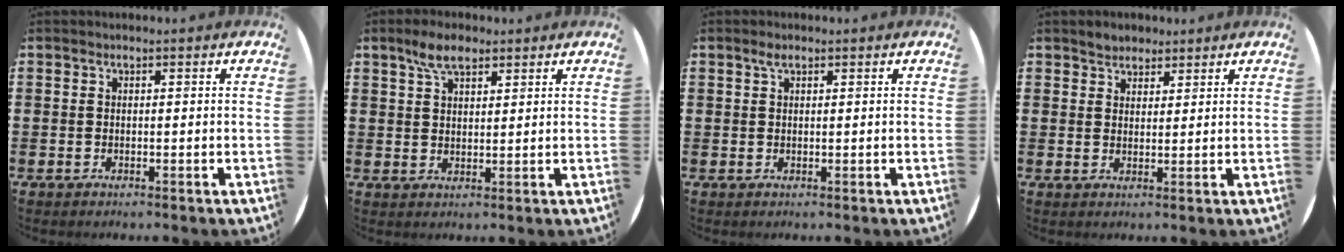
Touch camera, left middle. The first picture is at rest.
{"total": 4.7, "force": [3.3, 2.1, 2.7], "torque": [-0.051, 0.006, 0.058]}
{"total": 1.2, "force": [0.7, 0.6, 0.8], "torque": [-0.009, 0.002, 0.009]}
{"total": 2.4, "force": [2.2, 1.0, -0.1], "torque": [0.005, 0.003, 0.042]}